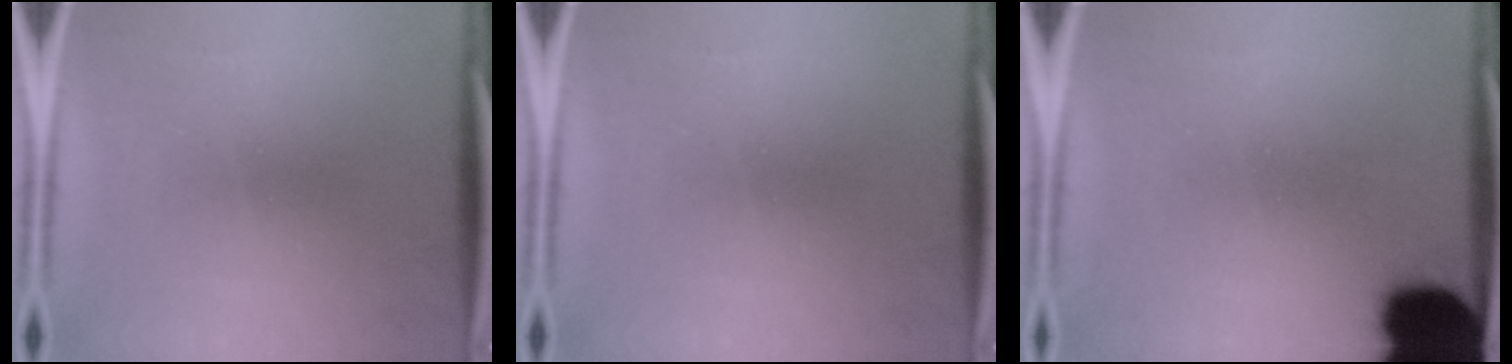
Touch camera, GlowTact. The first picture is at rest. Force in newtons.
{"total": 0.0}
{"total": 18.9}